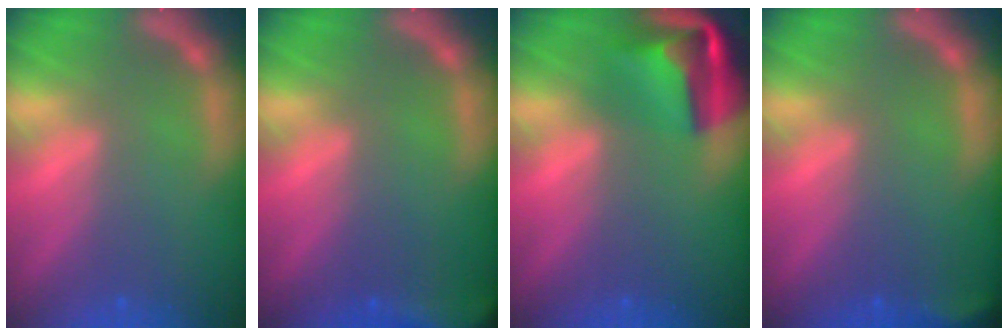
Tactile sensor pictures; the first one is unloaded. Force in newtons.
{"total": 7.5}
{"total": 7.9}
{"total": 2.4}